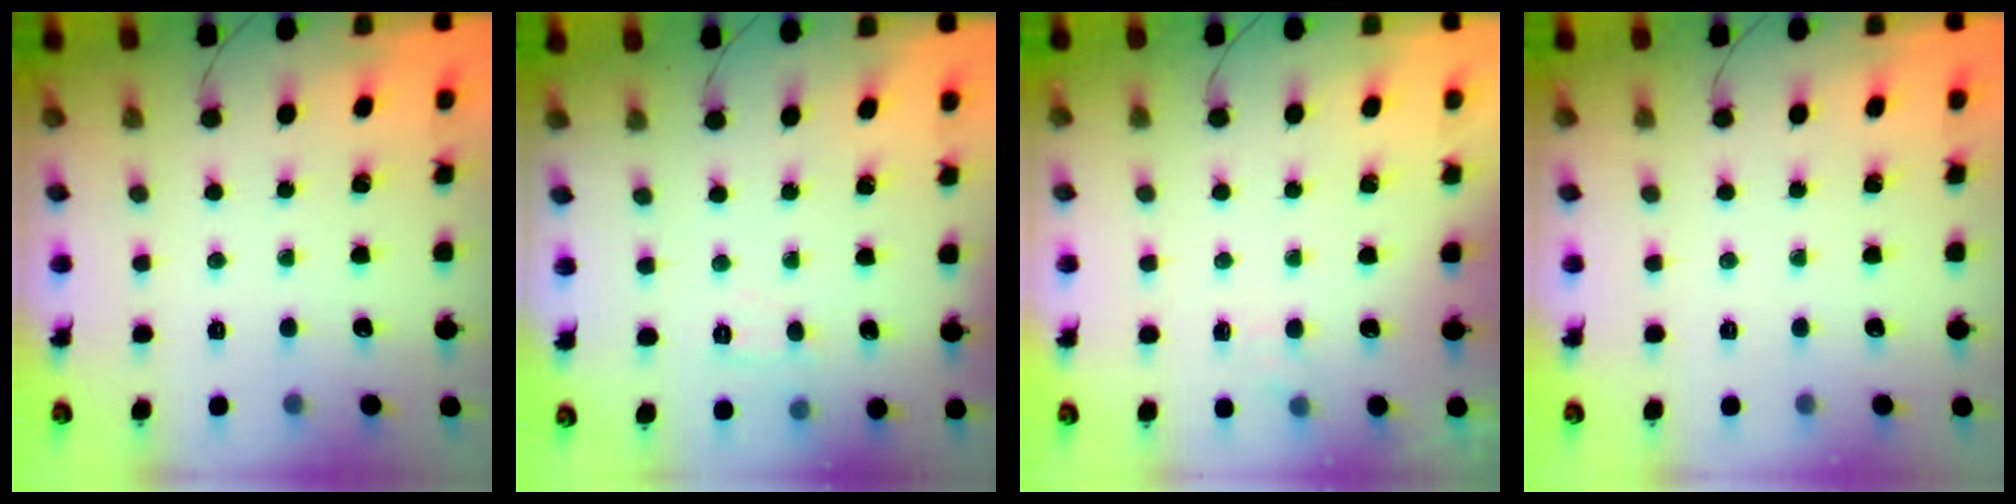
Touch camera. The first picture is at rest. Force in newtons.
{"total": 5.0, "press": 4.8, "slide": 1.1}
{"total": 3.7, "press": 3.6, "slide": 1.1}
{"total": 0.0}